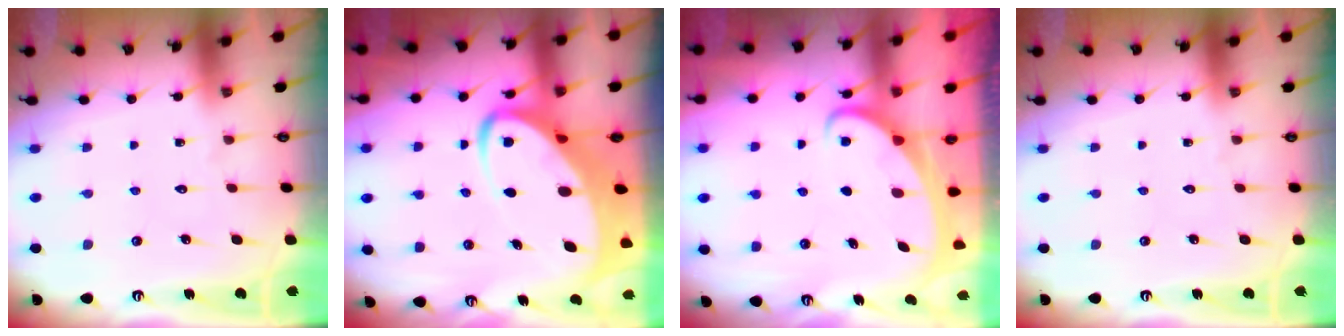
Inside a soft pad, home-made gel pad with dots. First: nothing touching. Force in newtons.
{"total": 7.4, "press": 7.3, "slide": 0.8}
{"total": 2.1, "press": 2.1, "slide": 0.3}
{"total": 0.0}